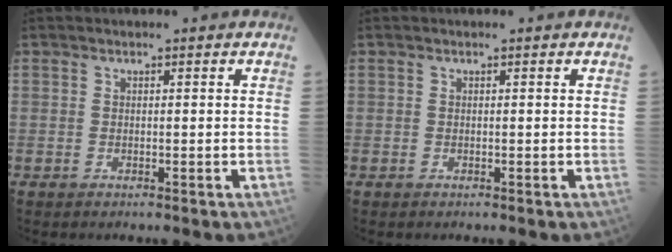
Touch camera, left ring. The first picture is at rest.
{"total": 0.0}